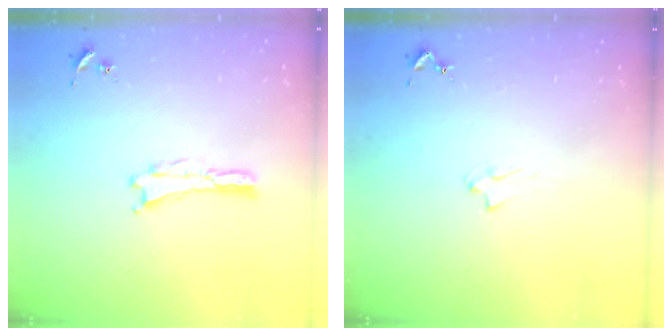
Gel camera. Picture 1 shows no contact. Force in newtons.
{"total": 2.1, "press": 2.1, "slide": 0.3}